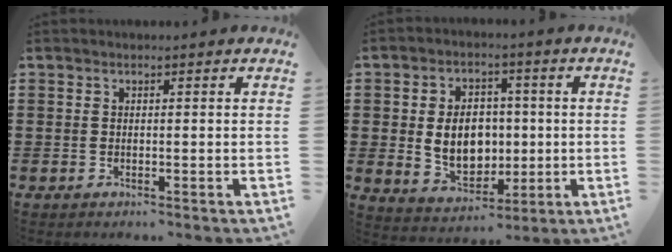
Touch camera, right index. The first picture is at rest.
{"total": 8.2, "force": [0.2, 6.1, 5.5], "torque": [-0.097, 0.010, 0.001]}